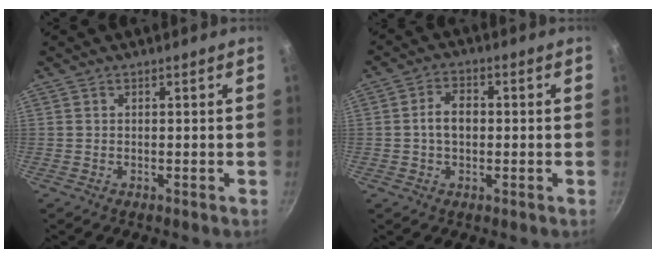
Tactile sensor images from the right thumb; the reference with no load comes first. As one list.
[{"total": 5.1, "force": [-0.1, 3.4, 3.7], "torque": [-0.050, 0.015, -0.007]}]